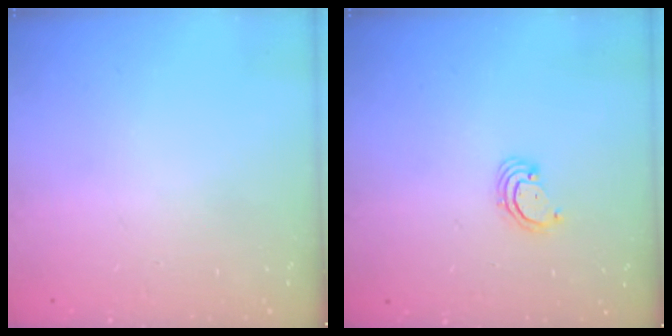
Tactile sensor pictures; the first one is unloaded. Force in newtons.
{"total": 2.5, "press": 2.5, "slide": 0.2}